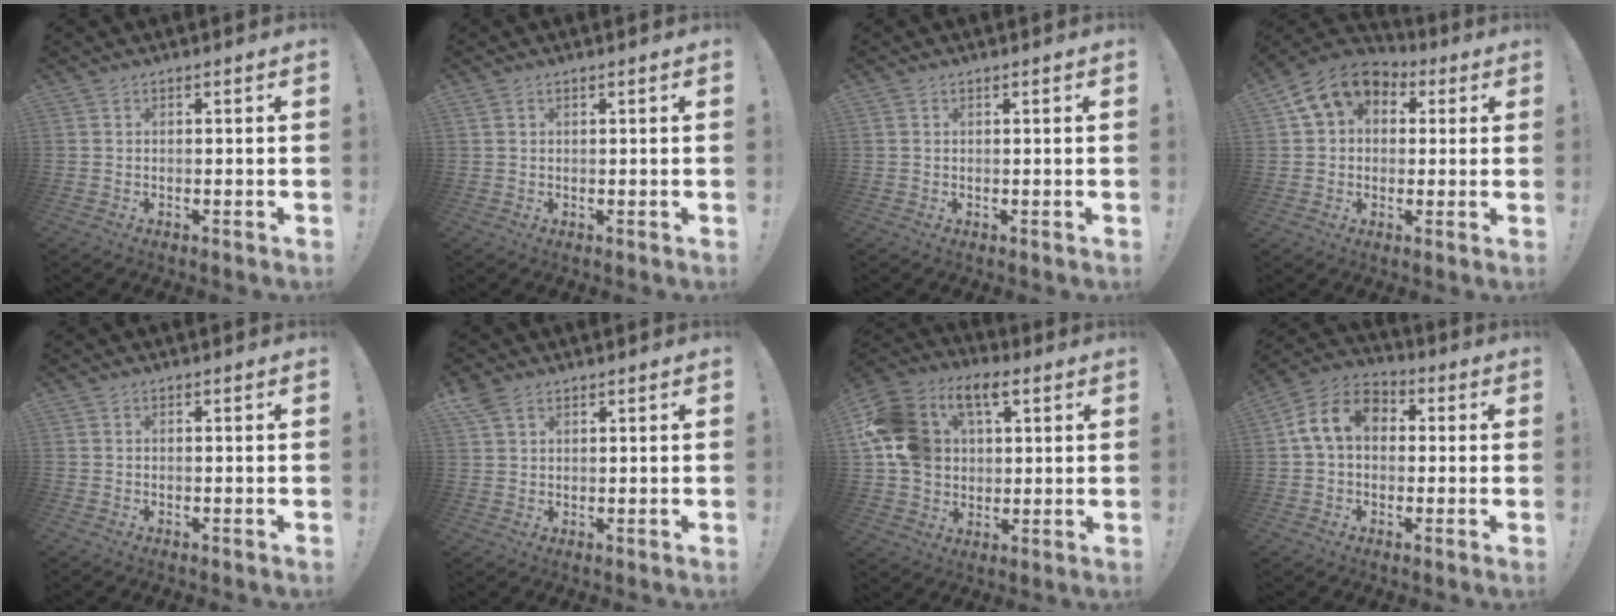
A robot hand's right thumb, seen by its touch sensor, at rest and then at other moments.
{"total": 1.2, "force": [0.7, 0.8, 0.6], "torque": [-0.010, 0.000, 0.013]}
{"total": 0.6, "force": [0.3, 0.5, 0.3], "torque": [-0.011, 0.004, 0.007]}
{"total": 12.6, "force": [5.5, 9.5, 6.2], "torque": [-0.097, -0.015, 0.108]}
{"total": 0.6, "force": [-0.5, 0.4, 0.0], "torque": [0.002, 0.001, -0.009]}
{"total": 4.4, "force": [2.7, 2.7, 2.2], "torque": [-0.034, -0.010, 0.051]}
{"total": 18.1, "force": [6.5, 13.2, 10.5], "torque": [-0.197, -0.017, 0.124]}
{"total": 11.9, "force": [2.4, 8.4, 8.1], "torque": [-0.146, 0.019, 0.051]}